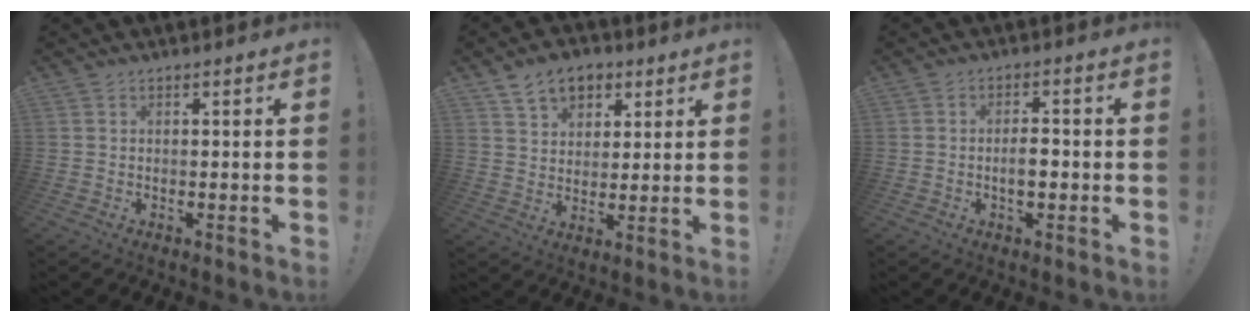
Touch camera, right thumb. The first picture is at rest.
{"total": 9.8, "force": [5.6, 6.9, 4.1], "torque": [-0.057, -0.024, 0.108]}
{"total": 4.2, "force": [-1.1, 2.0, 3.6], "torque": [-0.038, 0.001, -0.024]}